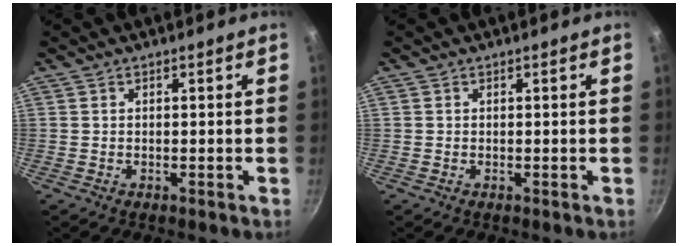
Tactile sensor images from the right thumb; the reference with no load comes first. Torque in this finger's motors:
{"motor_torque": [0.01, -0.16, -0.30, 0.16, 0.03]}